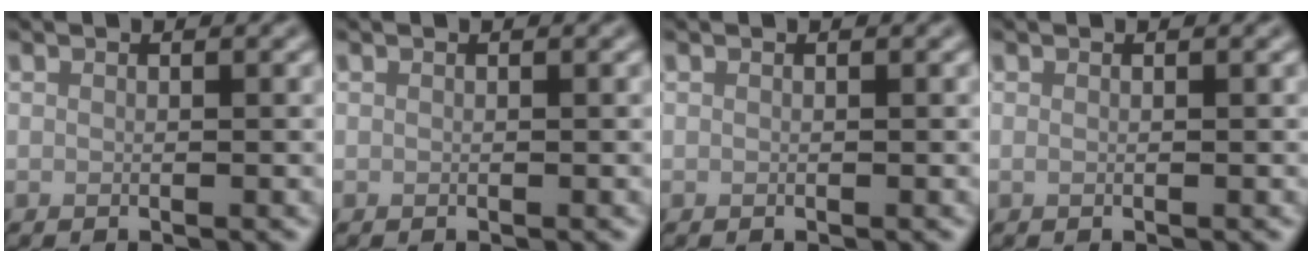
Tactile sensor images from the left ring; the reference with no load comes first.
{"total": 0.0}
{"total": 0.0}
{"total": 0.0}